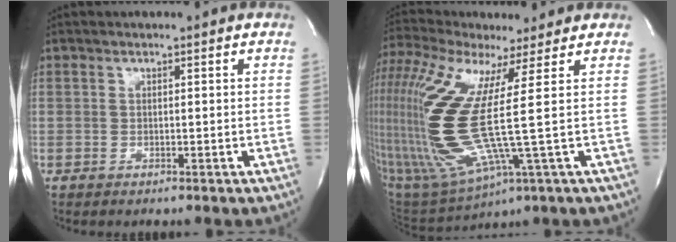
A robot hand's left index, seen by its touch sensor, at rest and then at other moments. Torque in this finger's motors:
{"motor_torque": [2.14, 0.00, 1.05, 0.21]}